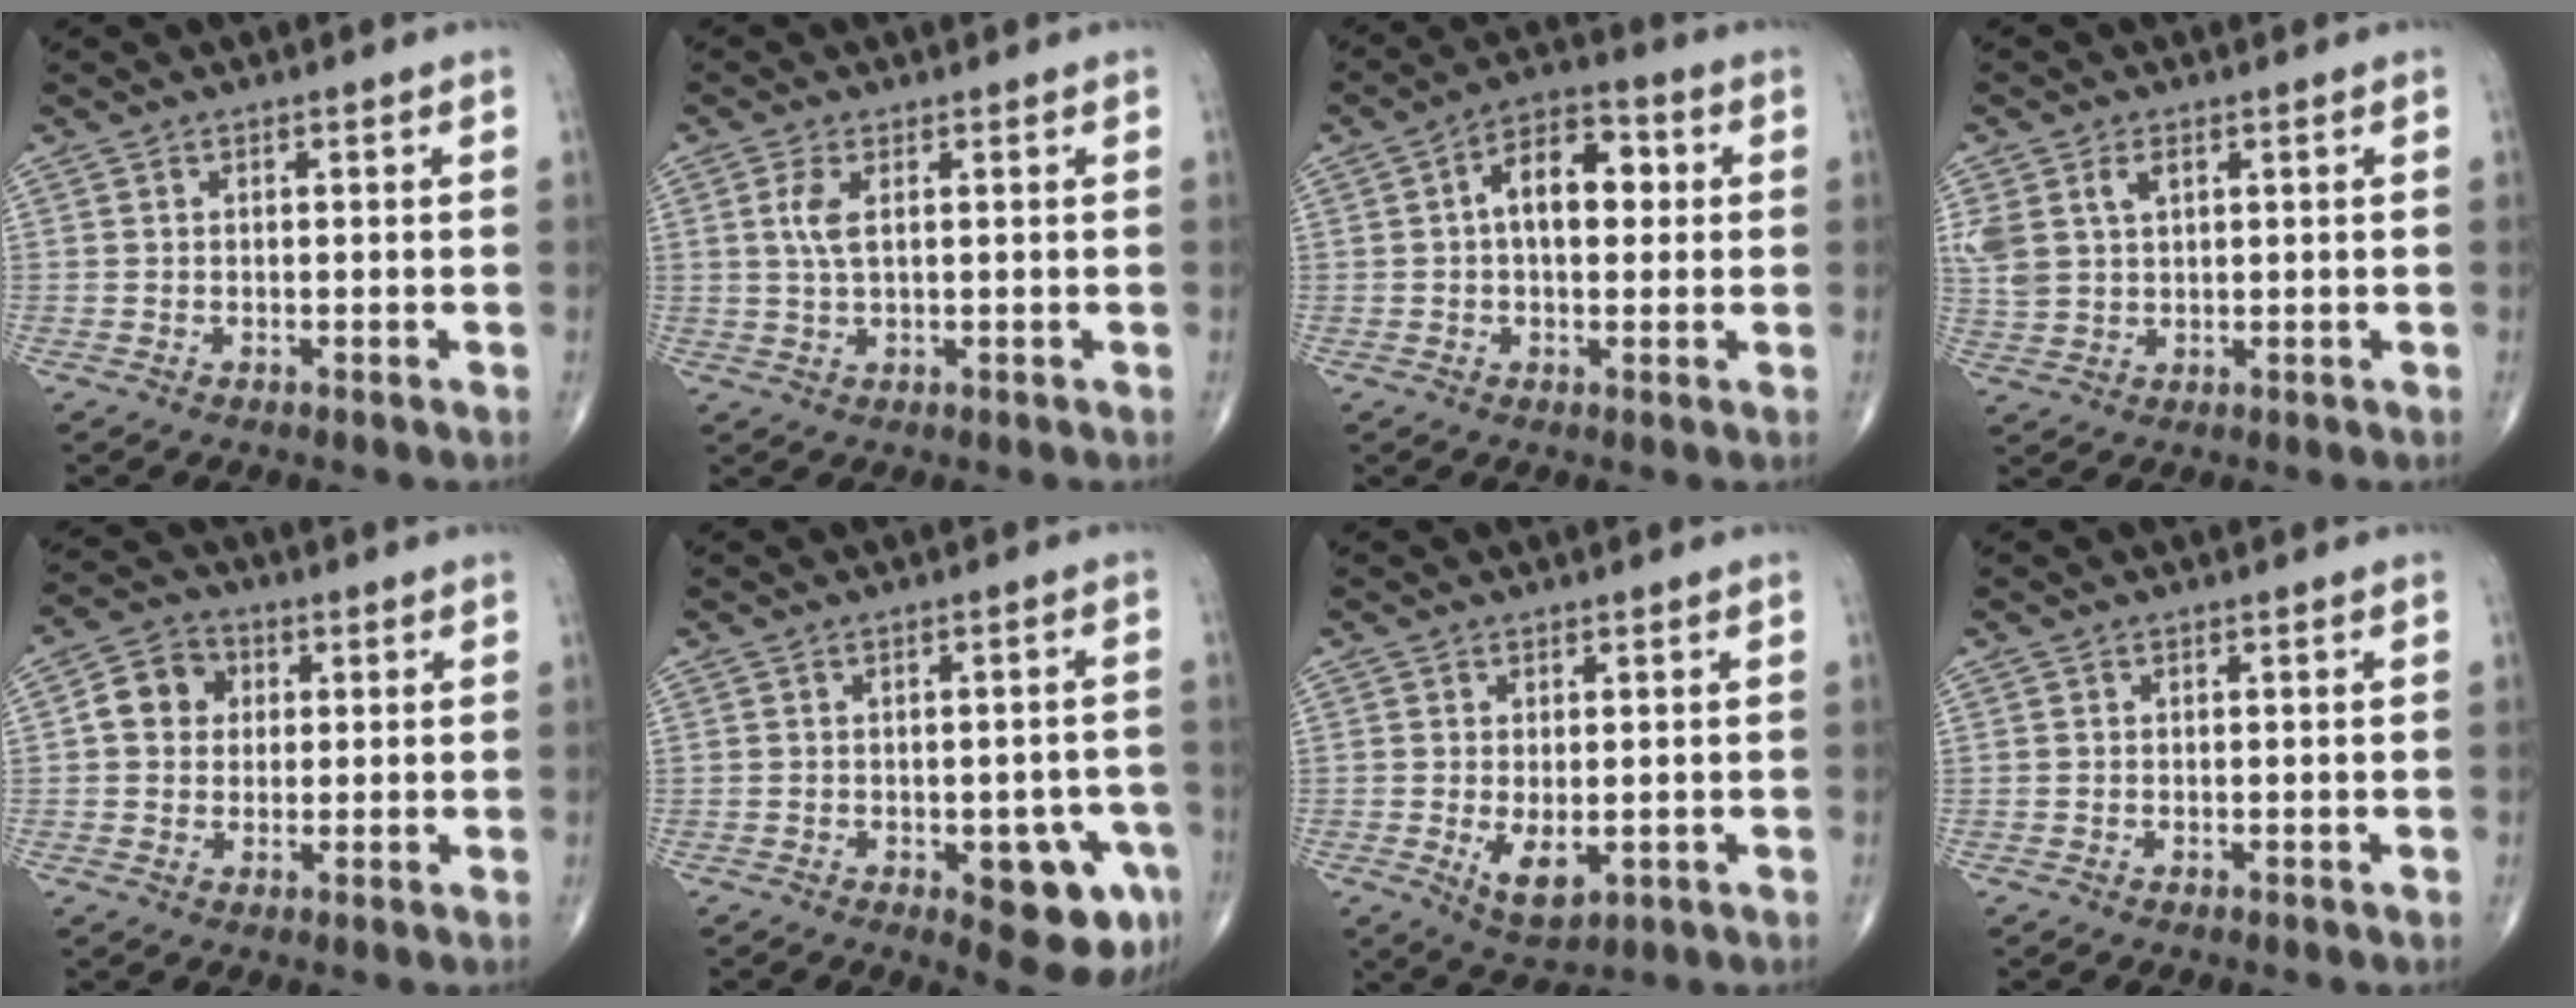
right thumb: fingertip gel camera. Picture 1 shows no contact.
{"total": 3.7, "force": [0.9, 1.4, 3.3], "torque": [-0.082, 0.001, 0.021]}
{"total": 10.0, "force": [1.3, 5.8, 8.1], "torque": [-0.111, 0.023, 0.013]}
{"total": 7.4, "force": [2.6, 4.6, 5.0], "torque": [-0.114, 0.004, 0.061]}
{"total": 7.2, "force": [1.1, 6.2, 3.4], "torque": [-0.039, 0.010, 0.009]}
{"total": 10.3, "force": [-4.0, 4.3, 8.5], "torque": [-0.071, 0.012, -0.039]}
{"total": 5.3, "force": [-0.9, 2.6, 4.5], "torque": [-0.070, -0.014, -0.003]}
{"total": 0.0}